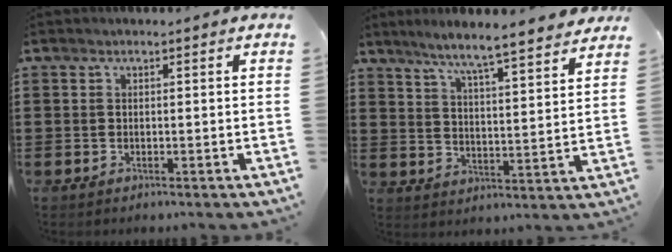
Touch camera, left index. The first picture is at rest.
{"total": 5.9, "force": [5.4, -0.6, 2.2], "torque": [-0.068, -0.040, 0.088]}